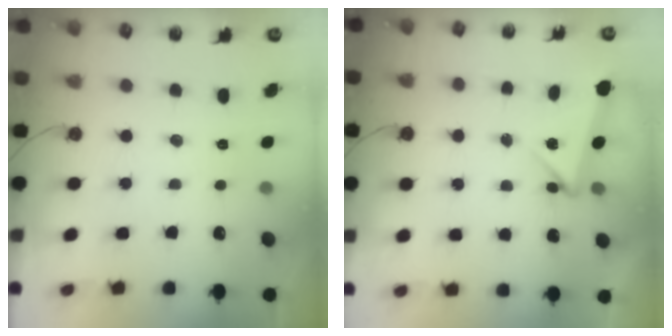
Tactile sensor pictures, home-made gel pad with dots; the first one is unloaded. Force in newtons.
{"total": 6.2, "press": 6.2, "slide": 0.3}